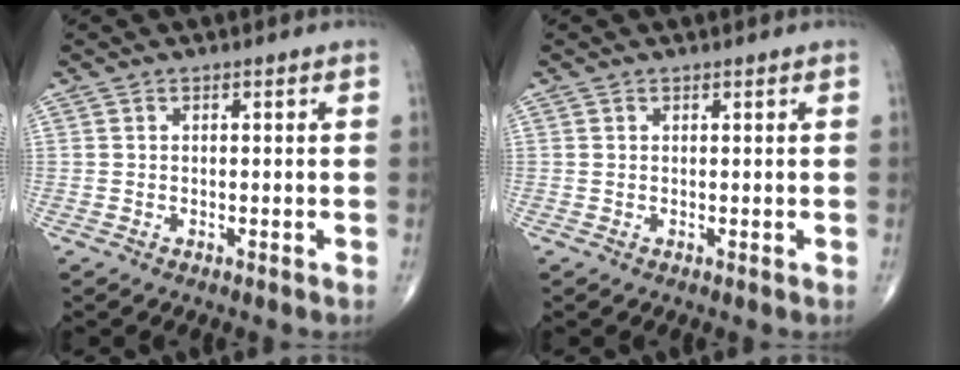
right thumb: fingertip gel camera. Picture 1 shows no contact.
{"total": 0.0}